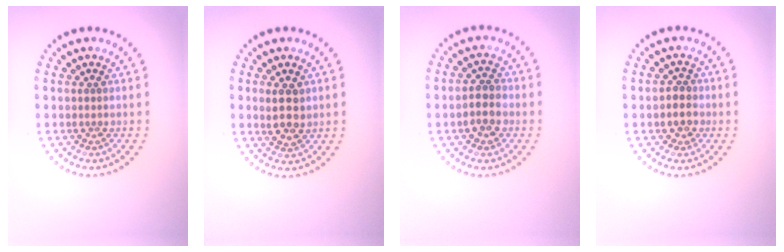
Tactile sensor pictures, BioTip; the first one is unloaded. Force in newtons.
{"total": 2.6, "press": 2.5, "slide": 0.9}
{"total": 2.2, "press": 2.2, "slide": 0.2}
{"total": 2.4, "press": 2.3, "slide": 0.8}